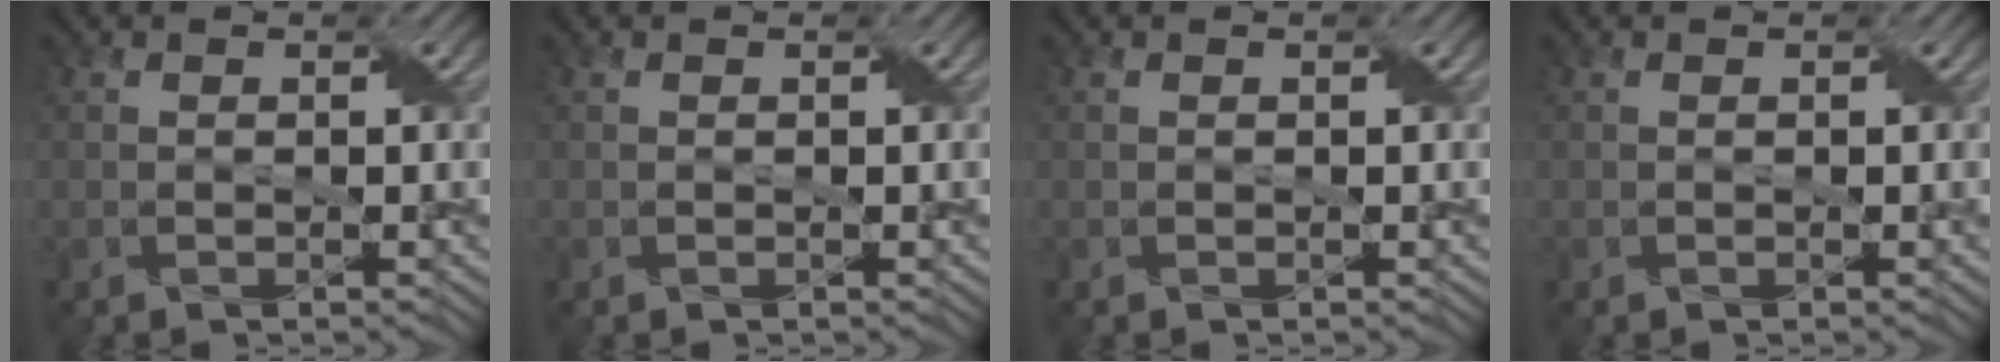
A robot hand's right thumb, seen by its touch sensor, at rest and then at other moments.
{"total": 0.0}
{"total": 0.0}
{"total": 0.0}